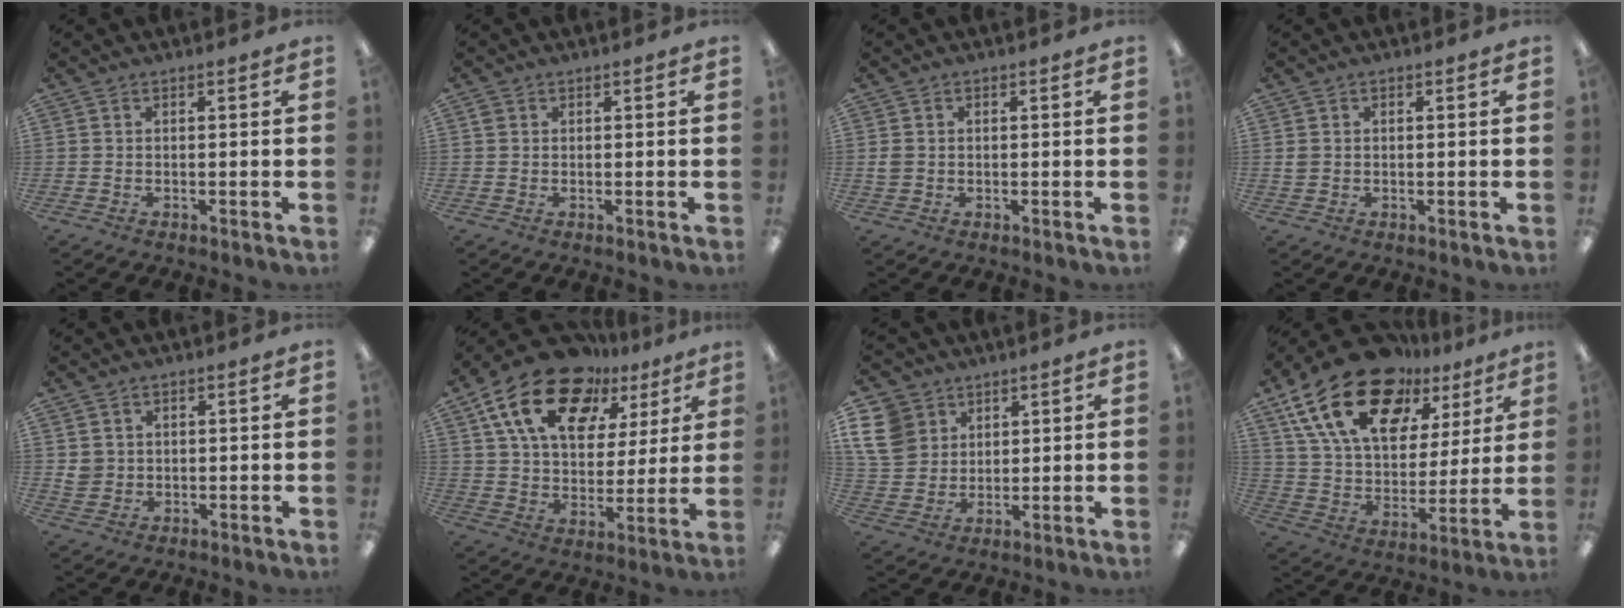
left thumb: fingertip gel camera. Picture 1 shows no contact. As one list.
[{"total": 0.8, "force": [0.3, 0.7, 0.2], "torque": [-0.004, 0.004, 0.005]}, {"total": 2.0, "force": [0.0, 1.8, 1.0], "torque": [-0.017, 0.005, -0.001]}, {"total": 1.5, "force": [0.2, 1.3, 0.6], "torque": [-0.012, 0.005, 0.003]}, {"total": 3.1, "force": [0.7, 3.0, 0.5], "torque": [-0.006, 0.003, 0.011]}, {"total": 20.9, "force": [12.5, 11.7, 11.9], "torque": [-0.213, -0.058, 0.225]}, {"total": 10.7, "force": [4.7, 8.7, 3.9], "torque": [-0.088, -0.011, 0.095]}, {"total": 23.1, "force": [14.3, 12.5, 13.2], "torque": [-0.245, -0.075, 0.256]}]